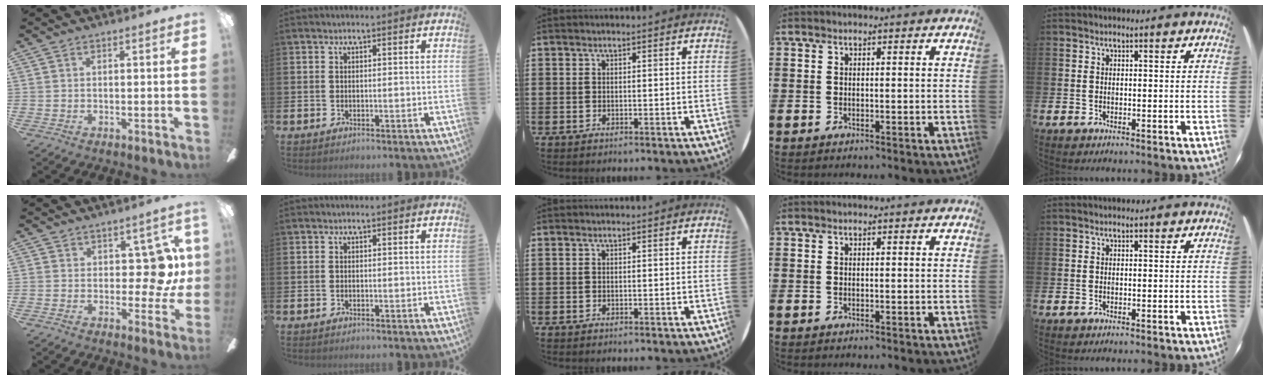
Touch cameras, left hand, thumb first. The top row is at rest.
{"thumb": {"total": 10.1, "force": [0.9, 5.3, 8.5], "torque": [-0.109, 0.002, 0.019]}}